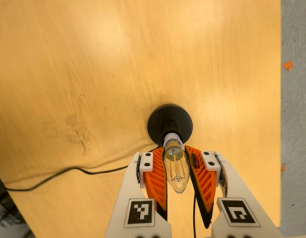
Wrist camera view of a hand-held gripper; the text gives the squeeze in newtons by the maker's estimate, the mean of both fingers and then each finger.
{"total": 21.2, "left": 20.5, "right": 21.9}